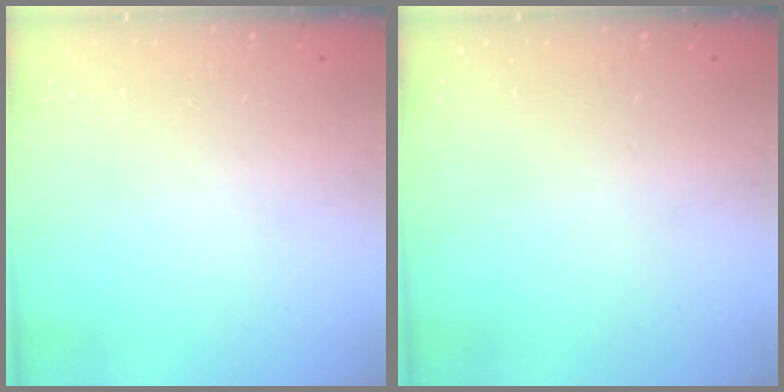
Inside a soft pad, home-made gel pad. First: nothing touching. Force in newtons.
{"total": 0.0}